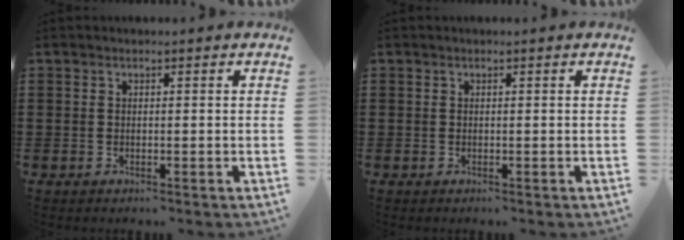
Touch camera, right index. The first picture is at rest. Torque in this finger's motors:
{"motor_torque": [0.00, 0.00, 0.00, 0.00]}